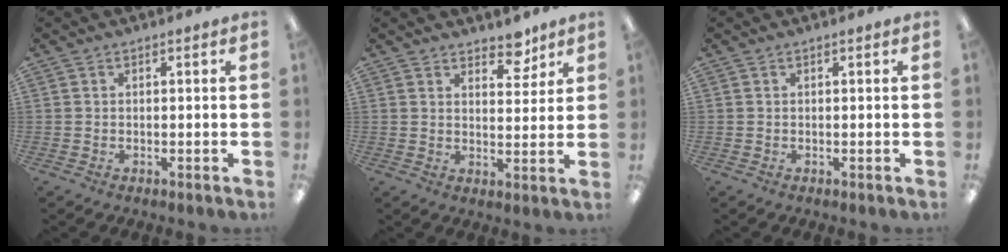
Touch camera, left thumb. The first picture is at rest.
{"total": 5.8, "force": [4.9, 2.4, 2.0], "torque": [-0.002, -0.038, 0.083]}
{"total": 0.0}